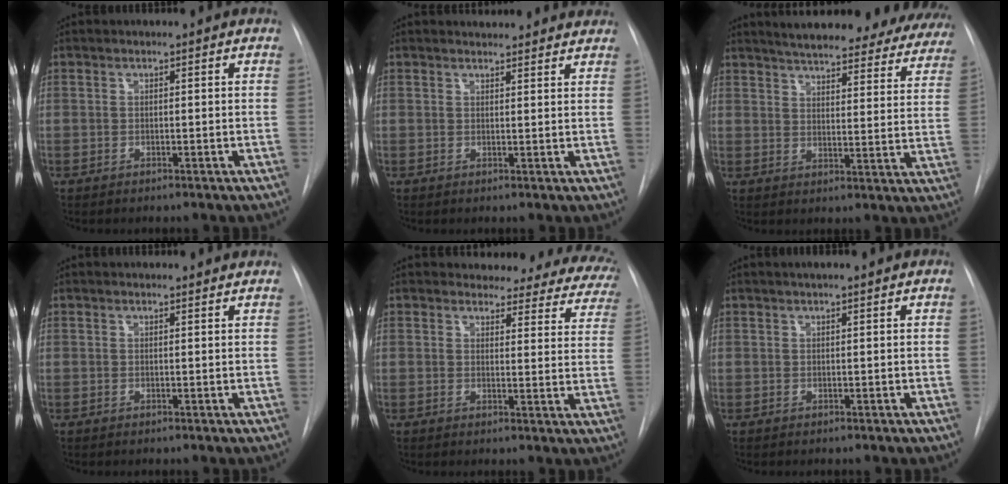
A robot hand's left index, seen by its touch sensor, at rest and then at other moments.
{"total": 7.9, "force": [7.6, 1.7, 1.5], "torque": [-0.008, 0.009, 0.073]}
{"total": 28.9, "force": [25.9, 6.2, 11.2], "torque": [-0.172, -0.058, 0.302]}
{"total": 2.6, "force": [2.5, 0.5, 0.6], "torque": [-0.010, 0.008, 0.024]}
{"total": 17.6, "force": [16.0, 6.1, 3.9], "torque": [-0.017, -0.061, 0.149]}
{"total": 2.0, "force": [1.1, 0.2, 1.6], "torque": [-0.027, 0.012, 0.016]}